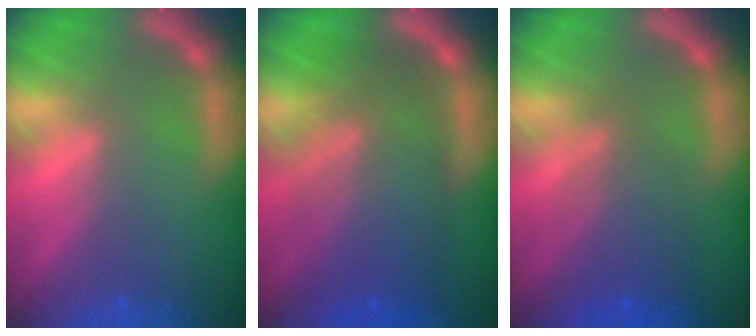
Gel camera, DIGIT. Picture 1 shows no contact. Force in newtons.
{"total": 9.6}
{"total": 4.6}